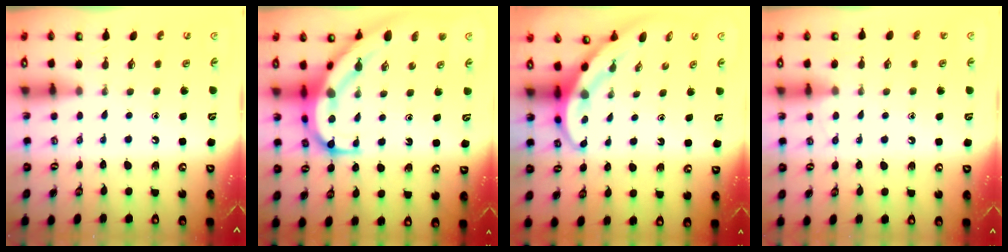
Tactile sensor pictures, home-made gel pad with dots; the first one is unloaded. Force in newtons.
{"total": 13.8, "press": 13.7, "slide": 1.7}
{"total": 3.8, "press": 3.7, "slide": 0.7}
{"total": 2.4, "press": 2.4, "slide": 0.3}